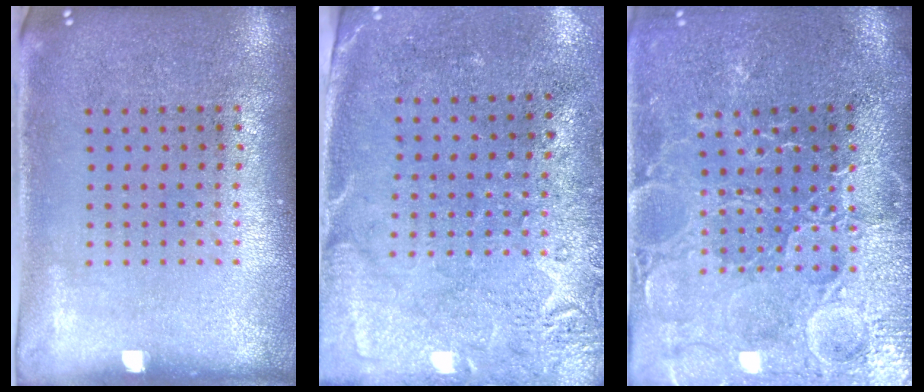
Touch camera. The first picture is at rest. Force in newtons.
{"total": 2.7, "press": 2.3, "slide": 1.5}
{"total": 3.7, "press": 3.6, "slide": 0.8}